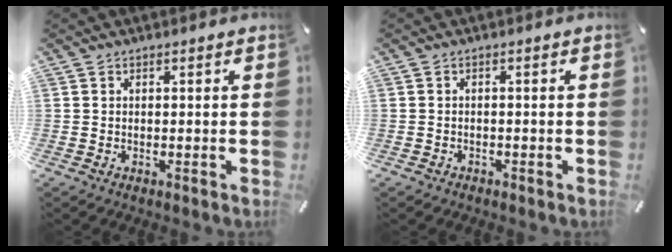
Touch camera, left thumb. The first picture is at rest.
{"total": 1.0, "force": [-0.8, 0.6, 0.2], "torque": [-0.005, 0.003, -0.020]}